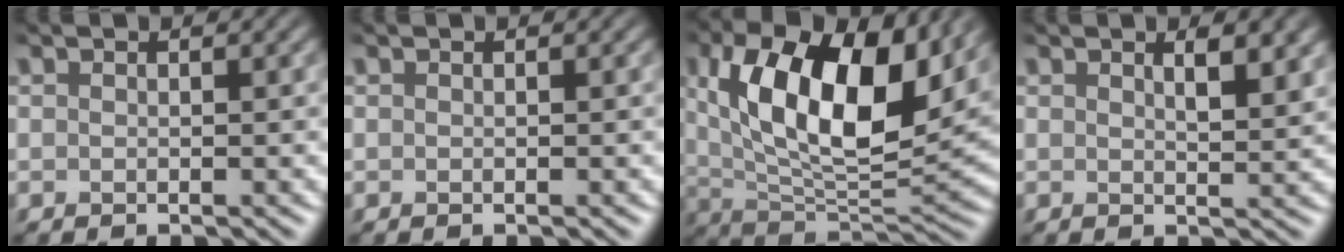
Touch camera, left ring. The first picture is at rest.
{"total": 0.0}
{"total": 12.3, "force": [3.7, 6.2, 10.0], "torque": [-0.175, -0.006, 0.069]}
{"total": 2.3, "force": [1.4, 0.6, 1.8], "torque": [-0.023, -0.002, 0.023]}